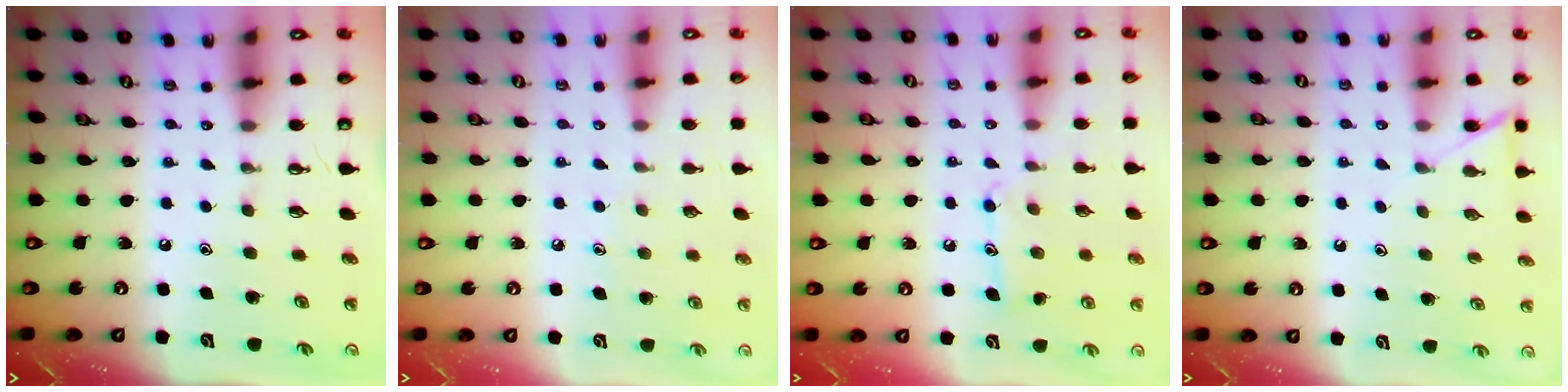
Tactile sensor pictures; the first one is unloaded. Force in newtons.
{"total": 3.3, "press": 3.3, "slide": 0.4}
{"total": 9.7, "press": 9.7, "slide": 0.5}
{"total": 5.2, "press": 5.1, "slide": 0.6}